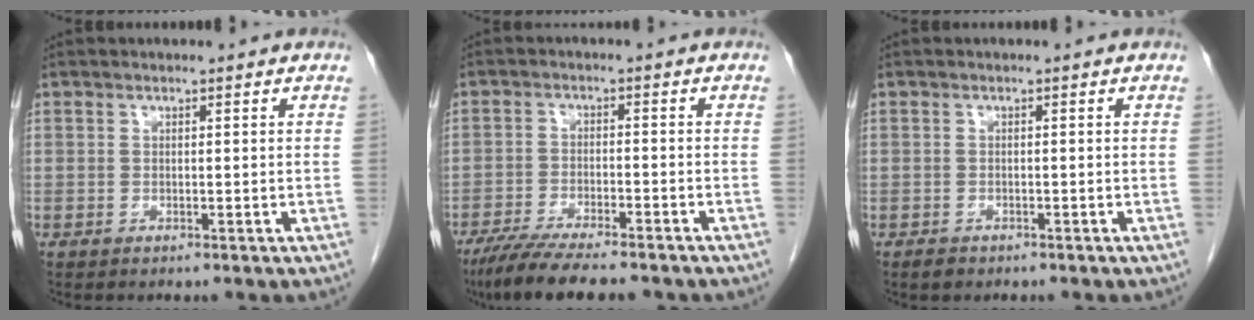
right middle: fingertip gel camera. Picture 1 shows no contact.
{"total": 10.9, "force": [-8.9, 1.7, 6.1], "torque": [-0.098, -0.024, -0.139]}
{"total": 1.2, "force": [-0.9, 0.7, 0.4], "torque": [-0.010, 0.001, -0.010]}